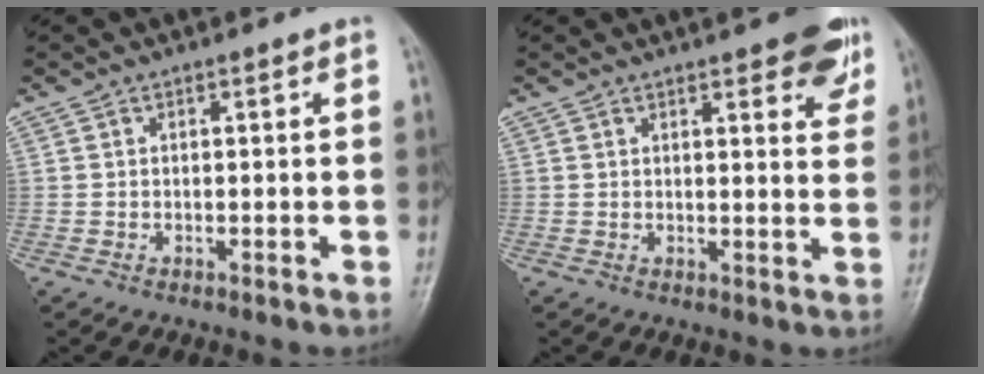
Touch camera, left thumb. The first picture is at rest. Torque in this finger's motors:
{"motor_torque": [1.27, 0.79, 0.74, -0.86, 0.01]}